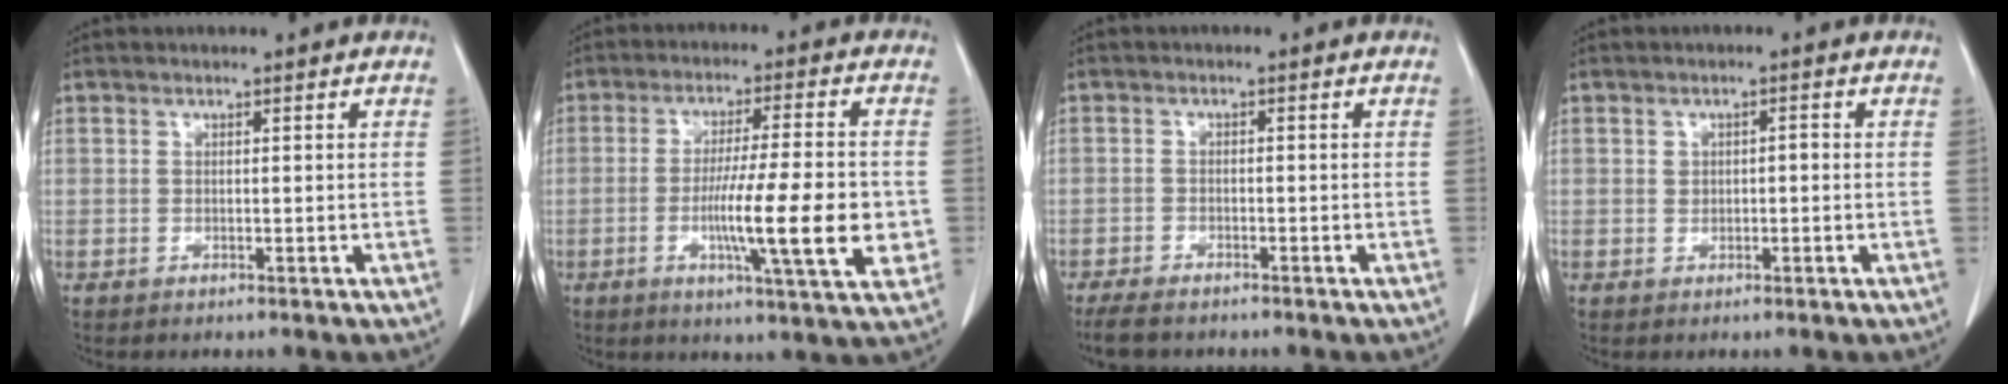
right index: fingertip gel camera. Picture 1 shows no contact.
{"total": 13.5, "force": [-2.7, 1.0, 13.1], "torque": [-0.207, -0.011, -0.046]}
{"total": 4.6, "force": [-3.9, 1.4, 2.1], "torque": [-0.035, -0.010, -0.067]}
{"total": 1.6, "force": [-0.1, 1.1, 1.2], "torque": [-0.016, 0.007, -0.001]}